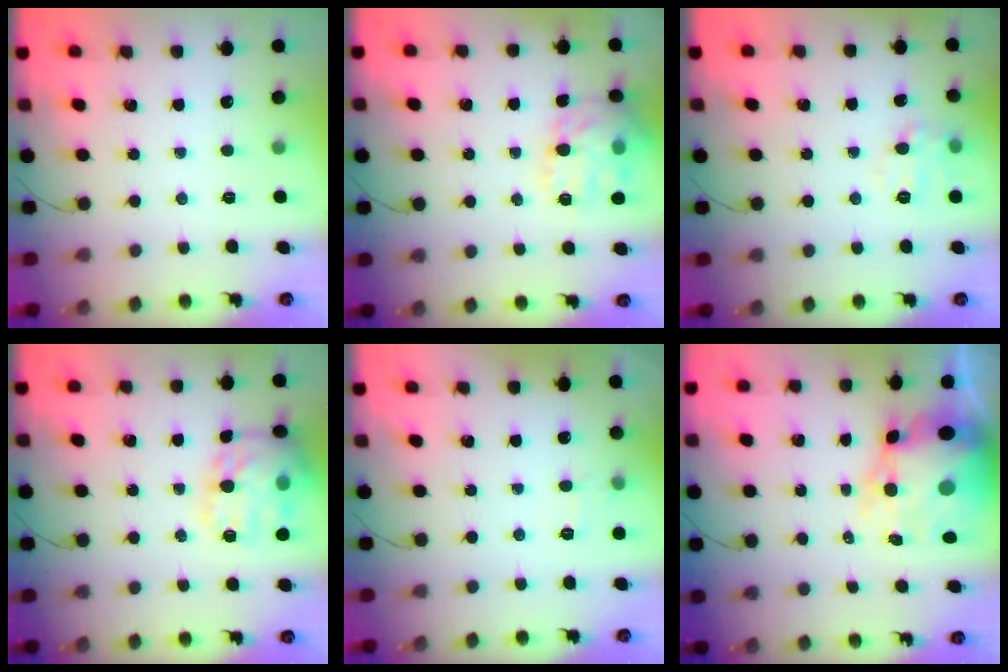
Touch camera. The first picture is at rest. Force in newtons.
{"total": 14.5, "press": 14.5, "slide": 1.3}
{"total": 7.0, "press": 6.9, "slide": 0.7}
{"total": 18.8, "press": 18.7, "slide": 1.5}
{"total": 6.6, "press": 6.4, "slide": 1.6}
{"total": 15.2, "press": 14.7, "slide": 4.0}